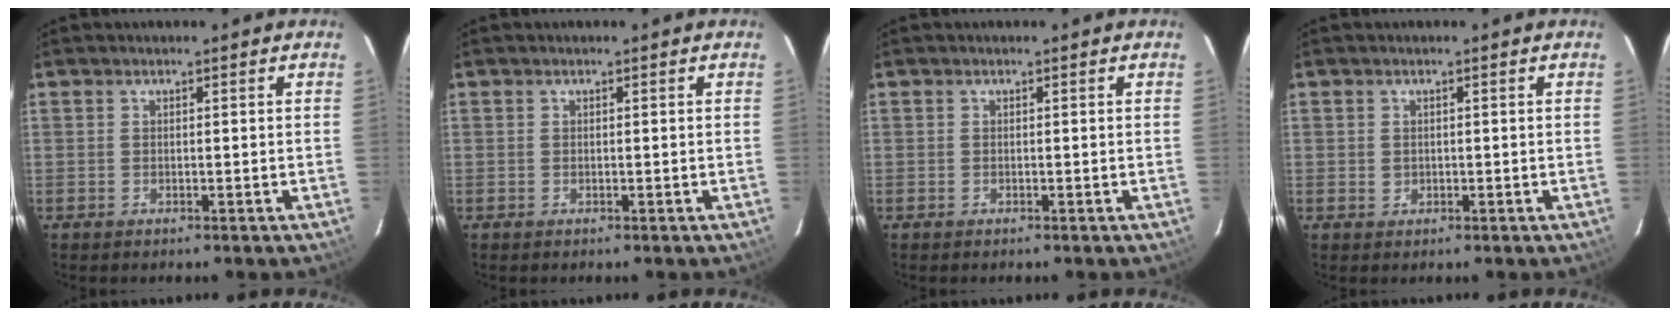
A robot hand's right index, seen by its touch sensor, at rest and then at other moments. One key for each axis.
{"total": 0.0}
{"total": 0.0}
{"total": 1.3, "fx": 0.0, "fy": 1.3, "fz": 0.1, "tx": 0.001, "ty": 0.002, "tz": 0.002}